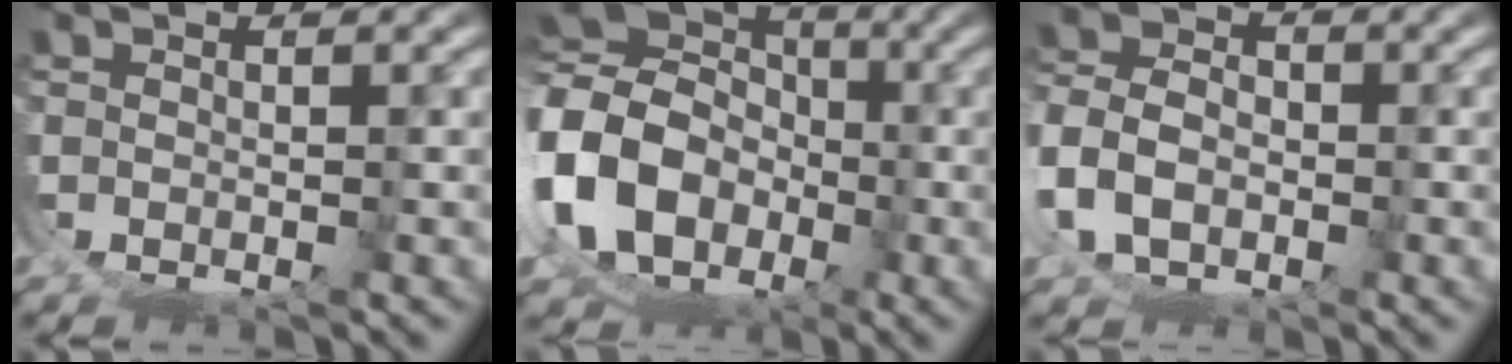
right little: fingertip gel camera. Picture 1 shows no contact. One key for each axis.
{"total": 10.8, "fx": 0.8, "fy": 9.4, "fz": 5.2, "tx": -0.155, "ty": -0.026, "tz": 0.019}
{"total": 2.9, "fx": 0.4, "fy": 2.8, "fz": 0.8, "tx": -0.056, "ty": -0.013, "tz": 0.012}